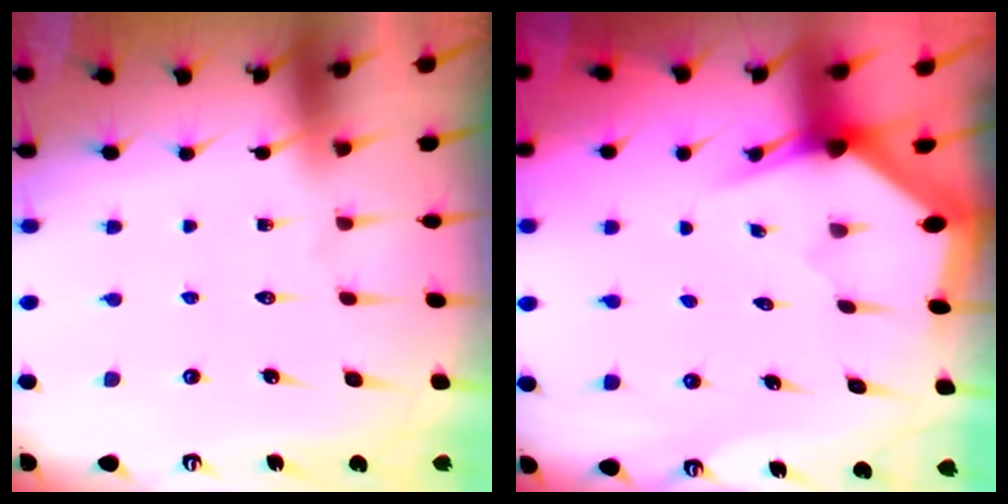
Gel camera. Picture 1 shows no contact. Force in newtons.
{"total": 3.0, "press": 3.0, "slide": 0.2}